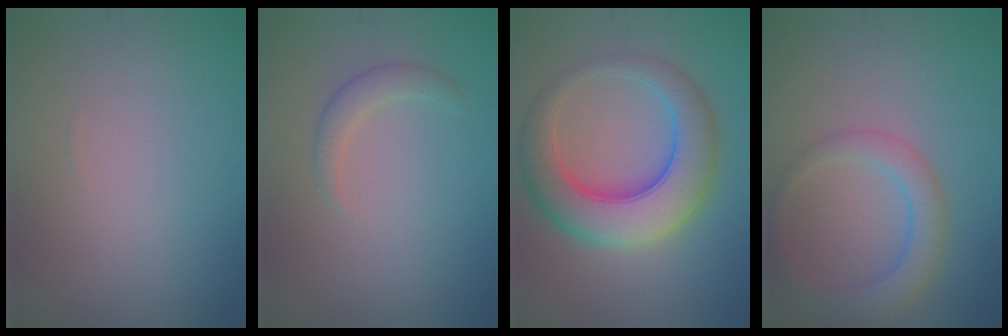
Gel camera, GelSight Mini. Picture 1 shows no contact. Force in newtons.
{"total": 1.6, "press": 1.6, "slide": 0.1}
{"total": 8.5, "press": 8.5, "slide": 0.3}
{"total": 3.5, "press": 3.5, "slide": 0.1}